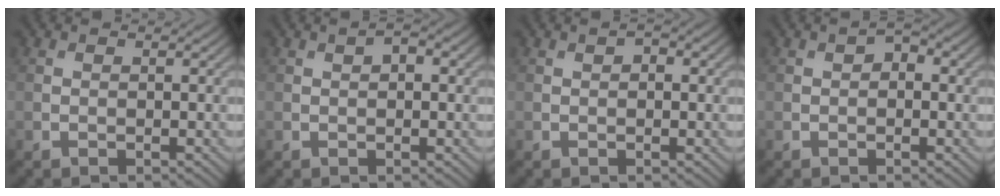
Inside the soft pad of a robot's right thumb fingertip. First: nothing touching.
{"total": 1.9, "force": [0.6, 0.8, 1.6], "torque": [-0.026, 0.003, 0.011]}
{"total": 1.3, "force": [0.4, 0.6, 1.1], "torque": [-0.017, 0.002, 0.005]}
{"total": 1.5, "force": [0.1, 0.8, 1.2], "torque": [-0.018, 0.003, 0.000]}